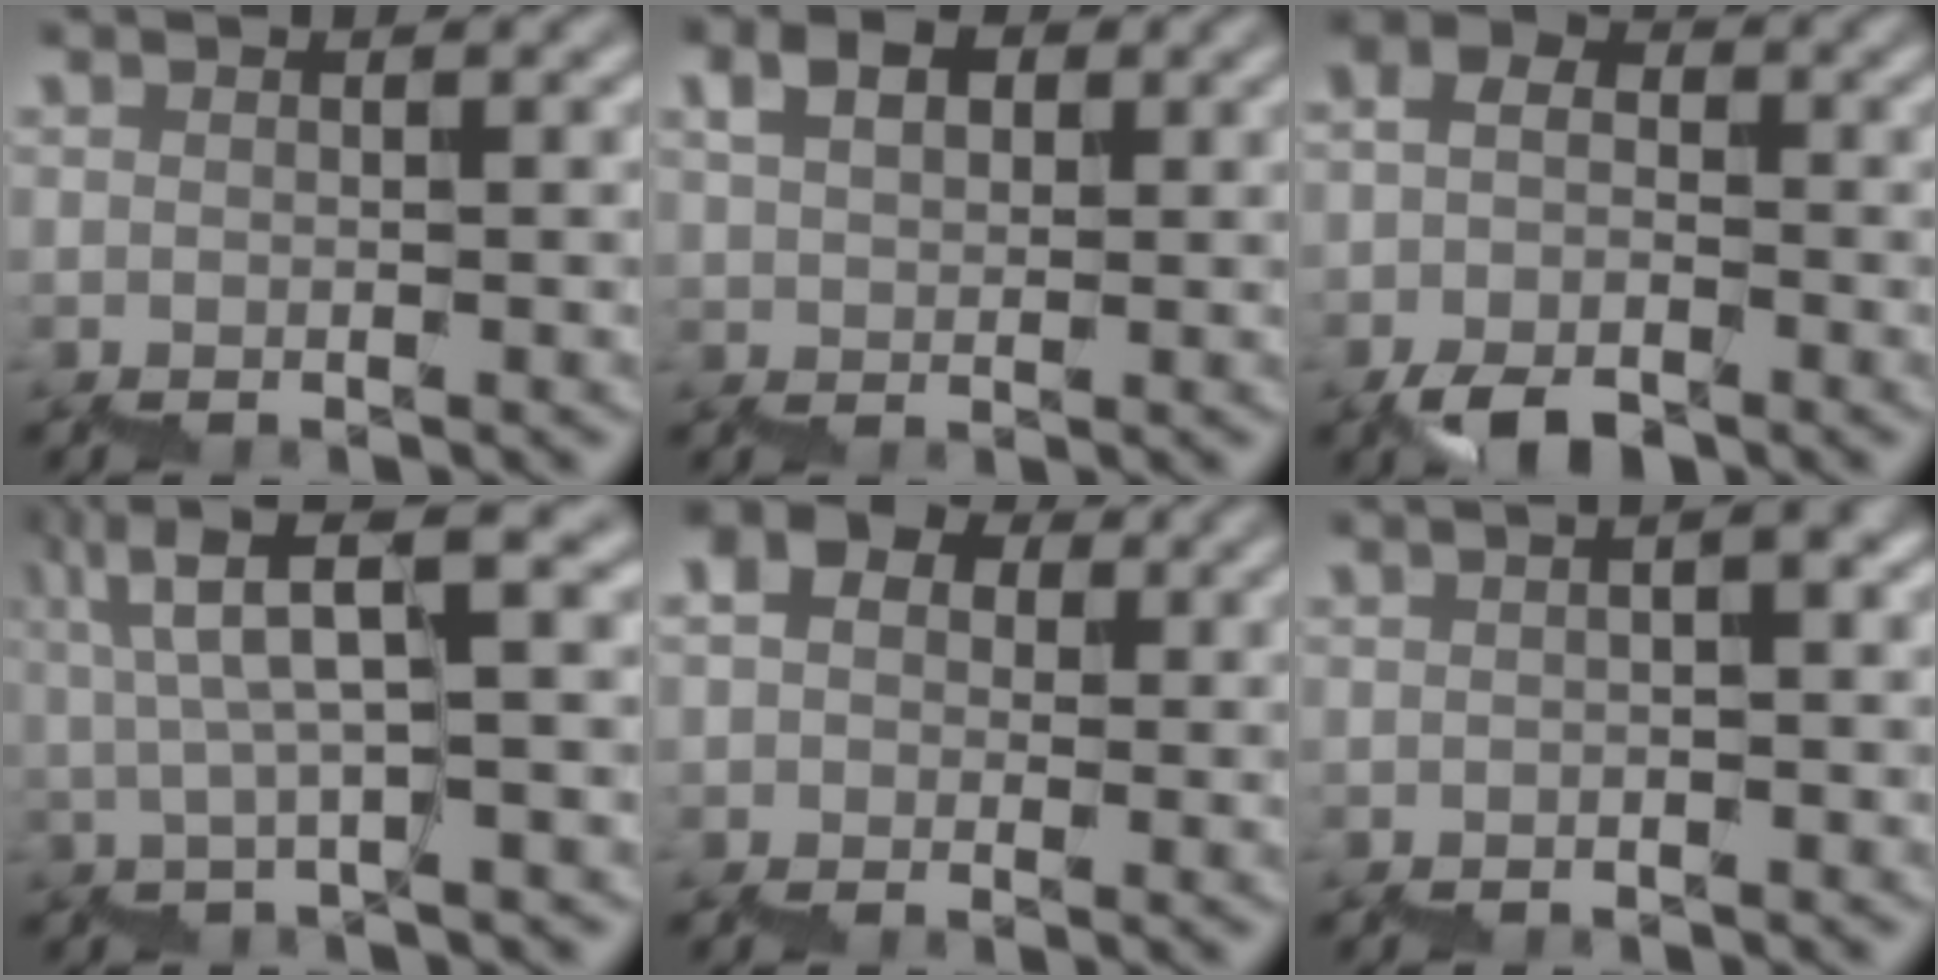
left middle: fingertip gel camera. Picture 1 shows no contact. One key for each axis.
{"total": 2.9, "fx": 2.0, "fy": 1.6, "fz": 1.5, "tx": -0.026, "ty": 0.012, "tz": 0.037}
{"total": 4.1, "fx": -1.7, "fy": 2.9, "fz": 2.3, "tx": -0.056, "ty": 0.012, "tz": -0.036}
{"total": 7.4, "fx": 3.5, "fy": 1.1, "fz": 6.4, "tx": -0.090, "ty": 0.022, "tz": 0.061}
{"total": 3.8, "fx": 0.5, "fy": 3.0, "fz": 2.2, "tx": -0.030, "ty": 0.014, "tz": 0.012}
{"total": 2.0, "fx": -0.8, "fy": 0.4, "fz": 1.8, "tx": -0.028, "ty": 0.007, "tz": -0.010}